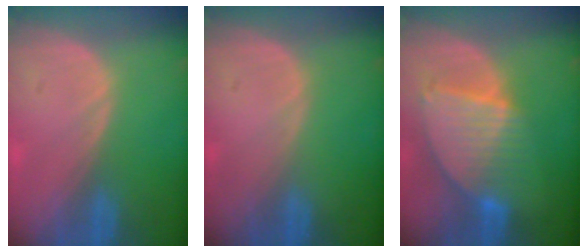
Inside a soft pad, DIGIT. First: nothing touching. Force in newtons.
{"total": 0.0}
{"total": 8.5, "press": 7.4, "slide": 4.2}